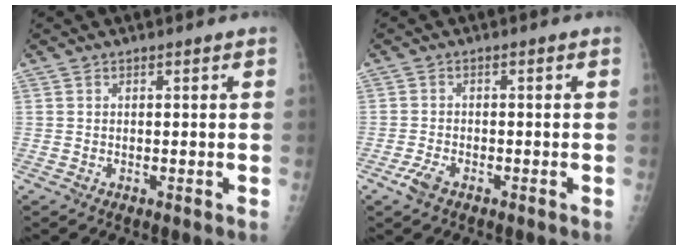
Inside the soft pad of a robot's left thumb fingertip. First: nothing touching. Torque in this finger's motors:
{"motor_torque": [-0.36, 0.30, 0.09, -0.03, 0.01]}